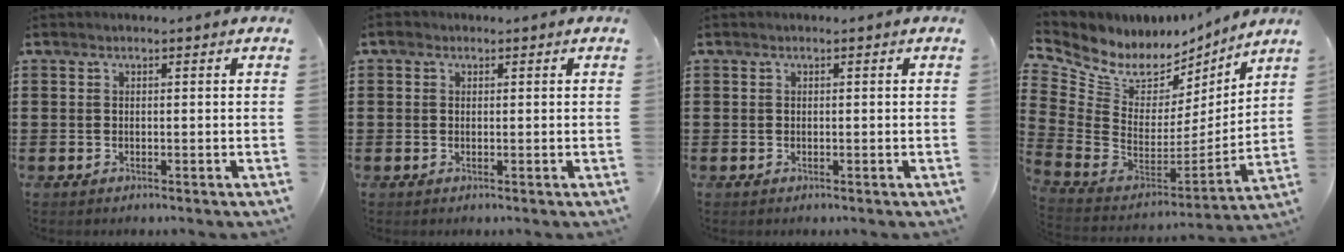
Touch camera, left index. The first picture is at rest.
{"total": 0.9, "force": [0.1, 0.8, 0.4], "torque": [-0.009, 0.008, 0.001]}
{"total": 0.0}
{"total": 7.0, "force": [5.2, 4.0, 2.3], "torque": [-0.095, -0.053, 0.091]}